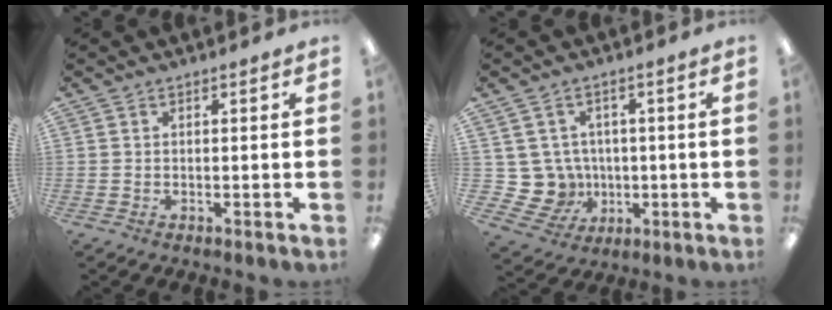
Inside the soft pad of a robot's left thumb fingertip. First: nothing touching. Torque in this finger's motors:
{"motor_torque": [-0.17, 0.20, 0.06, -0.07, 0.00]}